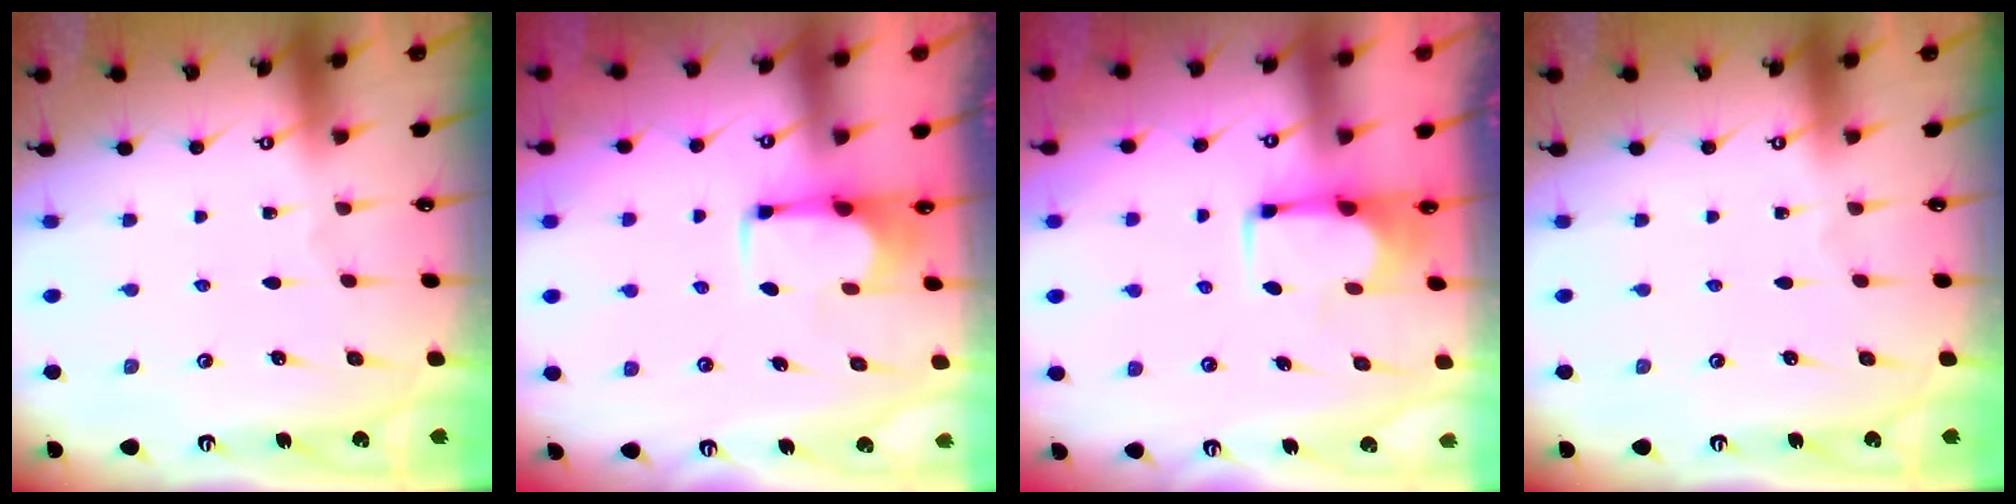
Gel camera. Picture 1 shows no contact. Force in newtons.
{"total": 1.7, "press": 1.5, "slide": 0.7}
{"total": 1.8, "press": 1.6, "slide": 0.8}
{"total": 0.0}